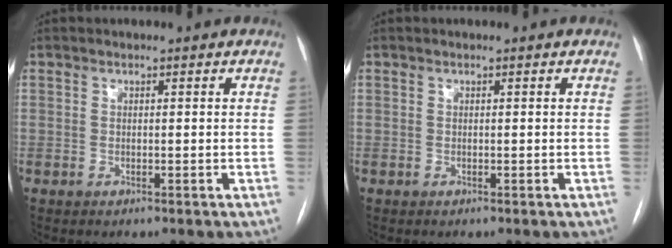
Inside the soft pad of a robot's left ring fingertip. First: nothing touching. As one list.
[{"total": 0.0}]